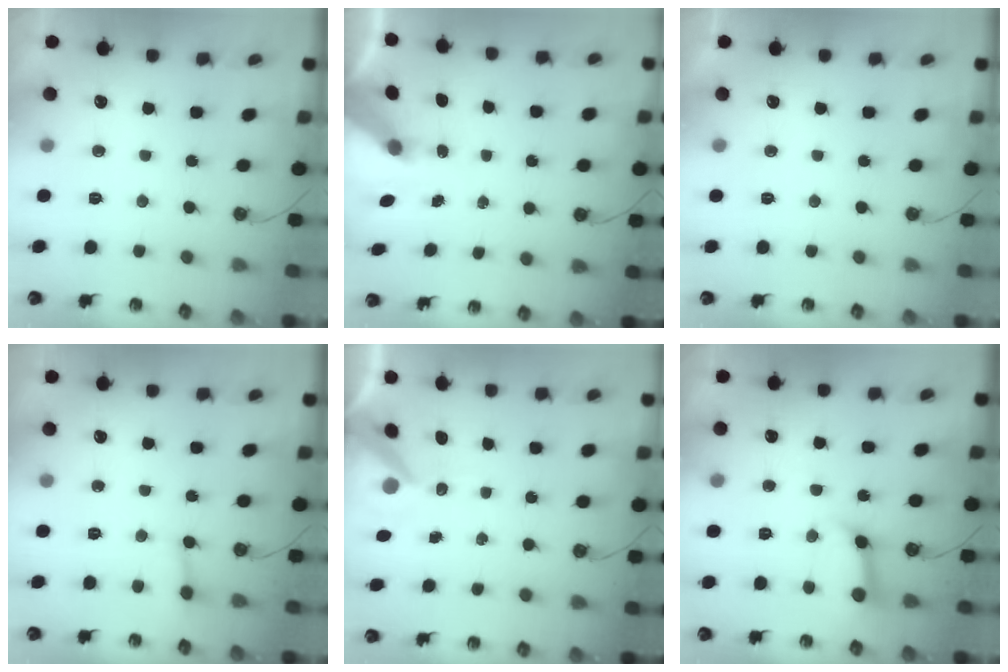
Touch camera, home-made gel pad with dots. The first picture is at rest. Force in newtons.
{"total": 8.2, "press": 8.1, "slide": 0.8}
{"total": 0.0}
{"total": 4.1, "press": 4.0, "slide": 0.7}
{"total": 8.5, "press": 8.4, "slide": 1.2}
{"total": 10.8, "press": 10.8, "slide": 1.3}